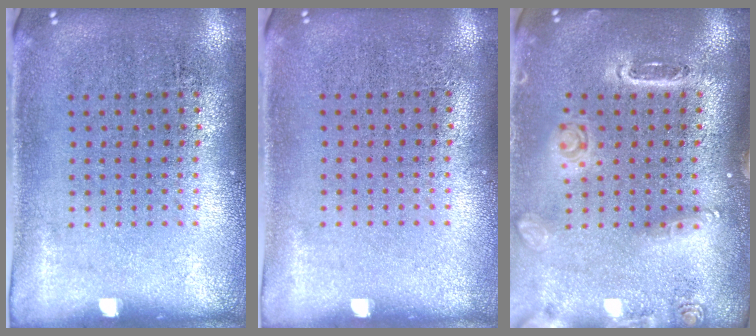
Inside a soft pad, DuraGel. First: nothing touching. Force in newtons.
{"total": 0.0}
{"total": 1.5, "press": 1.5, "slide": 0.1}